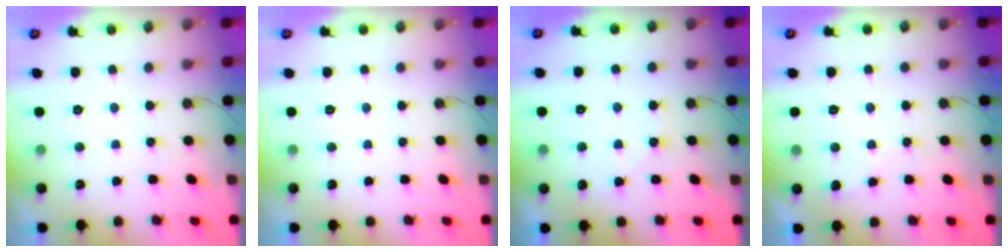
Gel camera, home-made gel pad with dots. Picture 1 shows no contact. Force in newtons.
{"total": 0.0}
{"total": 6.1, "press": 6.1, "slide": 0.8}
{"total": 4.8, "press": 4.7, "slide": 0.7}